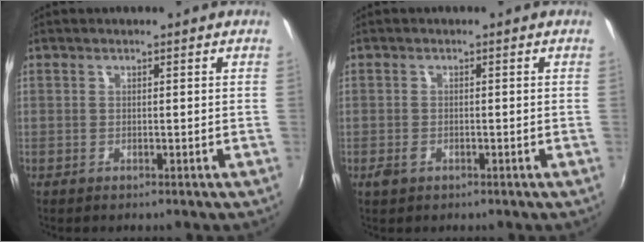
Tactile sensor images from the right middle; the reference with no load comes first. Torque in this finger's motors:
{"motor_torque": [0.45, -0.38, 0.05, 0.04]}